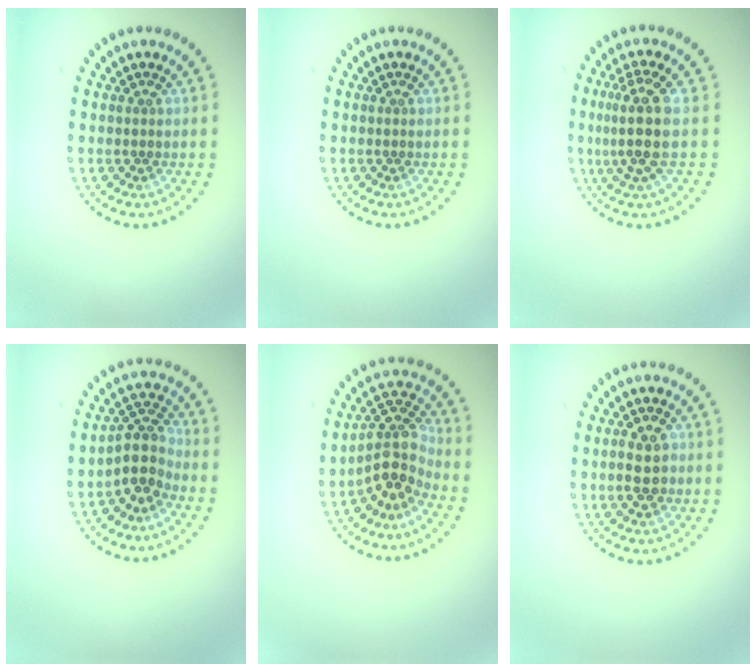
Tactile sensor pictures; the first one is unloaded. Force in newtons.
{"total": 0.0}
{"total": 3.9, "press": 3.1, "slide": 2.3}
{"total": 3.3, "press": 2.6, "slide": 2.1}
{"total": 4.3, "press": 3.2, "slide": 2.8}
{"total": 3.0, "press": 3.0, "slide": 0.2}